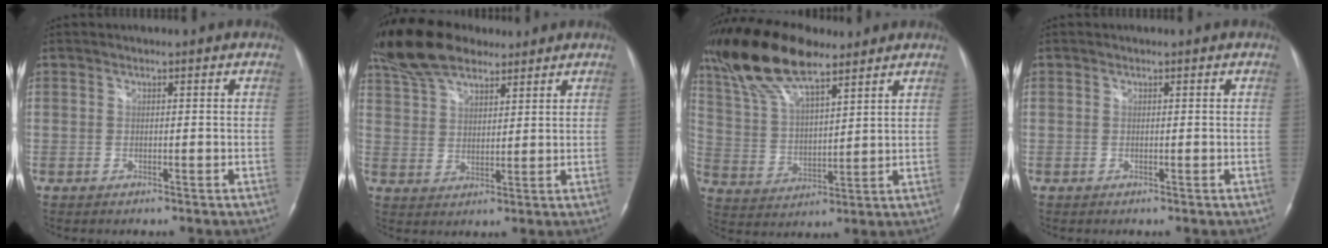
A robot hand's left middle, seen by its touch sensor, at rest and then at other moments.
{"total": 12.2, "force": [9.7, 4.6, 5.8], "torque": [-0.124, 0.032, 0.183]}
{"total": 15.3, "force": [11.4, 4.2, 9.2], "torque": [-0.191, 0.023, 0.221]}
{"total": 0.0}